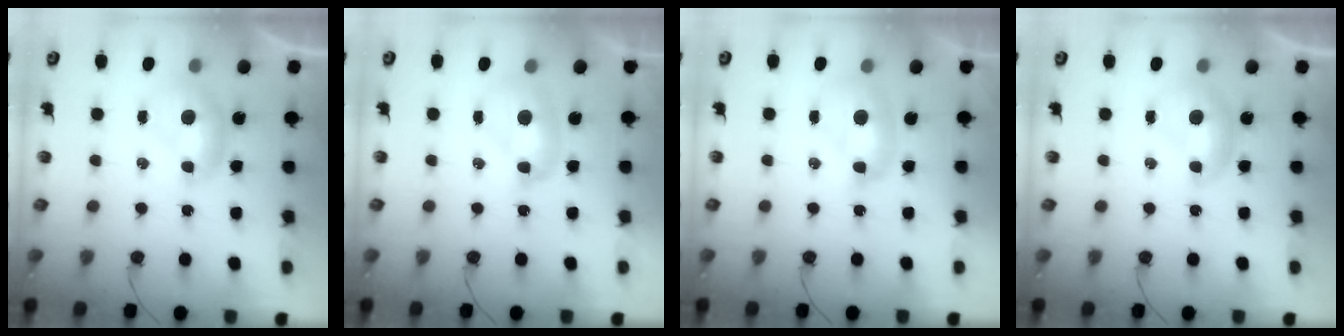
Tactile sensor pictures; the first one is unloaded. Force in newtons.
{"total": 2.3, "press": 2.3, "slide": 0.3}
{"total": 1.9, "press": 1.9, "slide": 0.1}
{"total": 0.0}